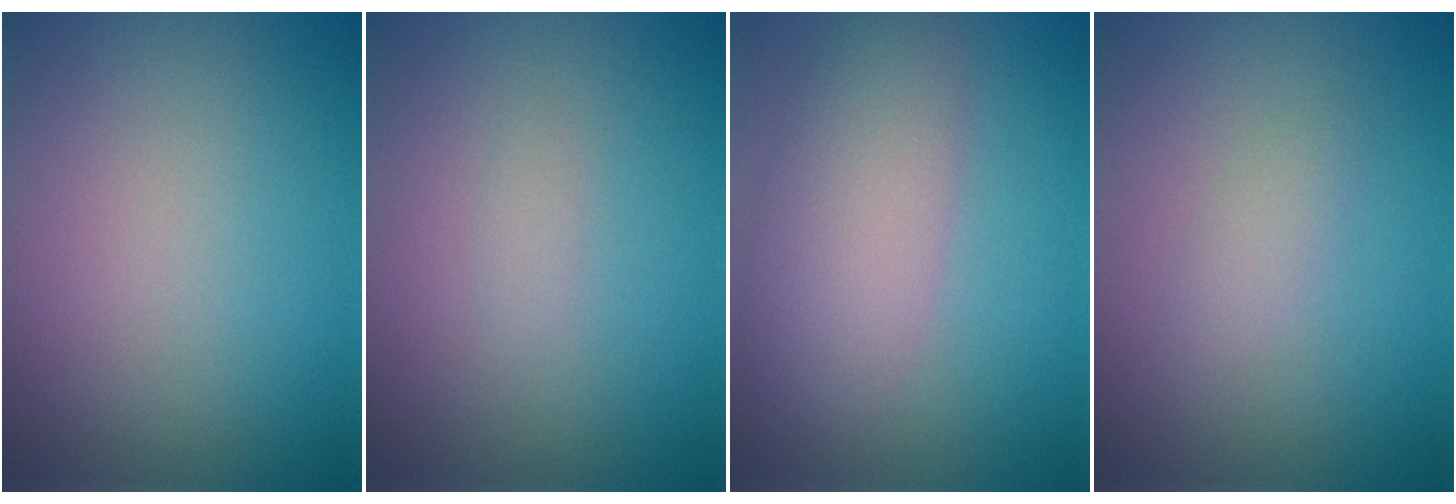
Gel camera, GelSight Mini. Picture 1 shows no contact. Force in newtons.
{"total": 0.7, "press": 0.7, "slide": 0.0}
{"total": 5.1, "press": 5.1, "slide": 0.3}
{"total": 1.2, "press": 1.2, "slide": 0.0}